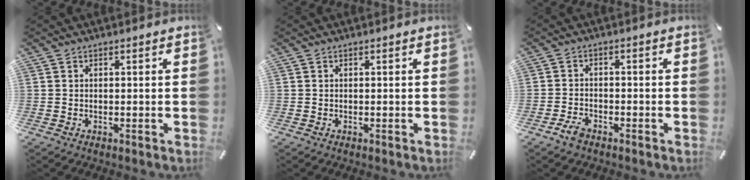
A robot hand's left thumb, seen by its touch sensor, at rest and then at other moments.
{"total": 0.0}
{"total": 3.4, "force": [-2.4, 1.6, 1.8], "torque": [-0.043, 0.010, -0.049]}